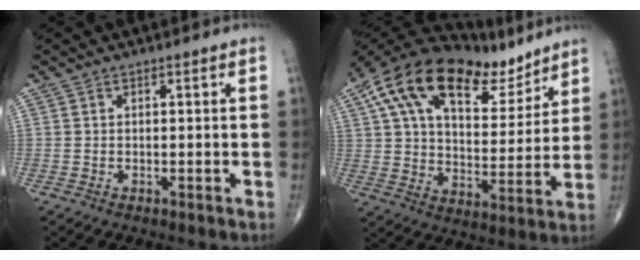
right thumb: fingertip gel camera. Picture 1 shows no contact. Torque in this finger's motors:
{"motor_torque": [-0.45, 3.44, 1.55, 1.21, 0.26]}